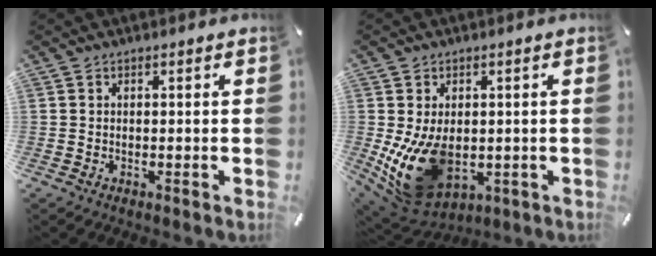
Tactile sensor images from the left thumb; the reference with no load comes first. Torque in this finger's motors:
{"motor_torque": [2.30, 2.46, 1.82, 0.44, 0.37]}